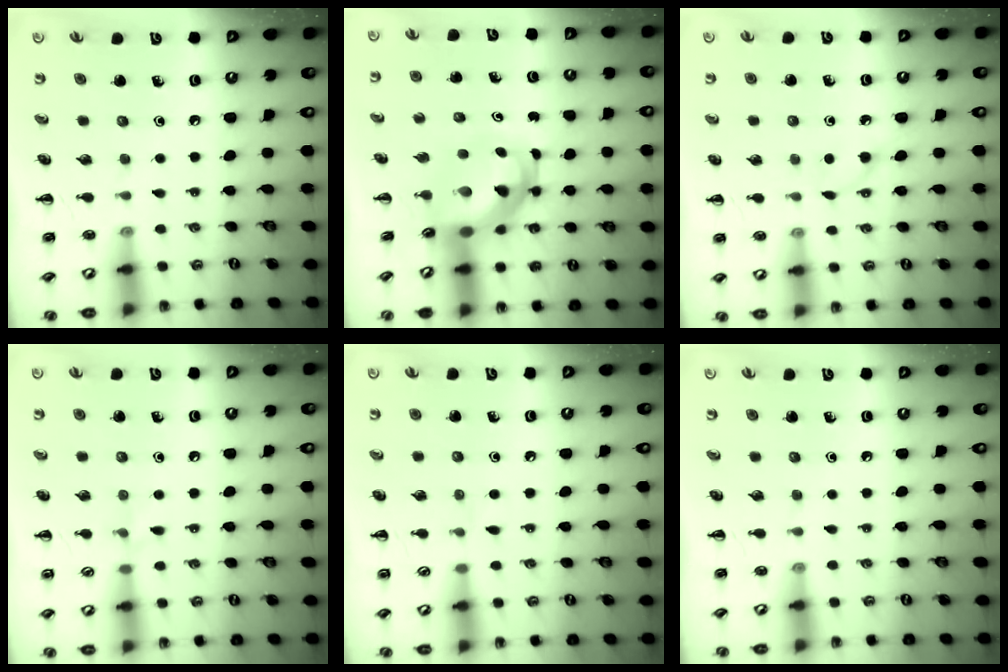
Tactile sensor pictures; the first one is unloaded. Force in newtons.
{"total": 6.0, "press": 5.8, "slide": 1.2}
{"total": 2.8, "press": 2.7, "slide": 0.9}
{"total": 4.8, "press": 4.5, "slide": 1.8}
{"total": 3.4, "press": 3.2, "slide": 1.2}
{"total": 0.0}